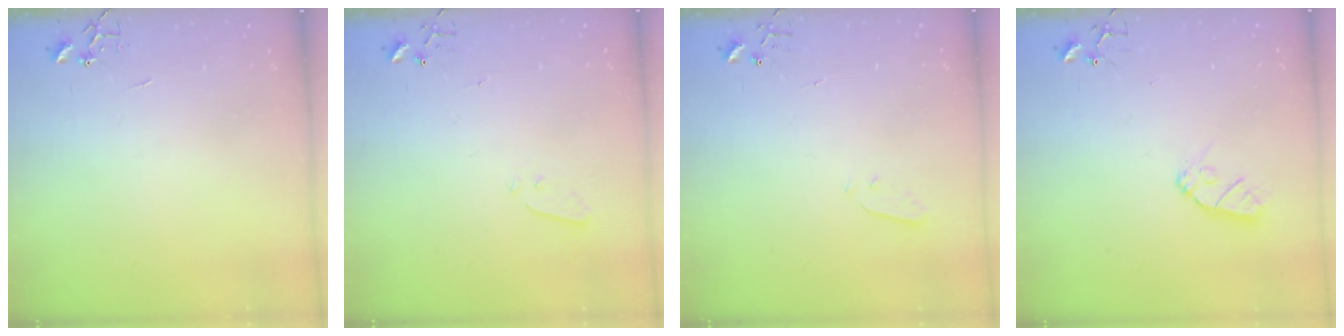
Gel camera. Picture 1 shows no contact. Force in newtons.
{"total": 3.0, "press": 2.9, "slide": 0.7}
{"total": 2.2, "press": 2.2, "slide": 0.4}
{"total": 8.2, "press": 8.1, "slide": 0.6}